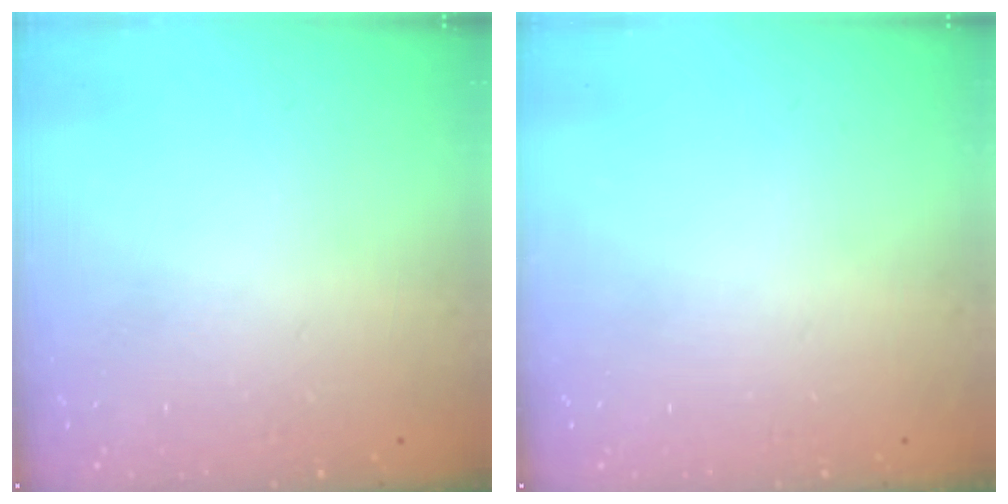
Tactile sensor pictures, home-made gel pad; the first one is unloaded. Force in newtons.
{"total": 0.0}